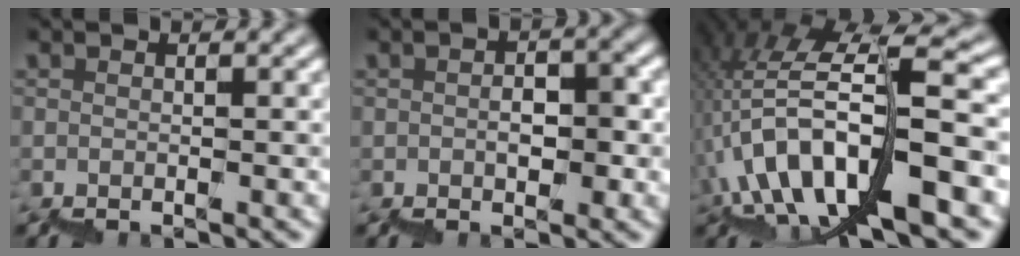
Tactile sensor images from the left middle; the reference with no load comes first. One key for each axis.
{"total": 1.9, "fx": 0.0, "fy": 1.1, "fz": 1.6, "tx": -0.018, "ty": 0.010, "tz": 0.005}
{"total": 11.5, "fx": 0.4, "fy": 3.4, "fz": 10.9, "tx": -0.192, "ty": 0.024, "tz": 0.023}